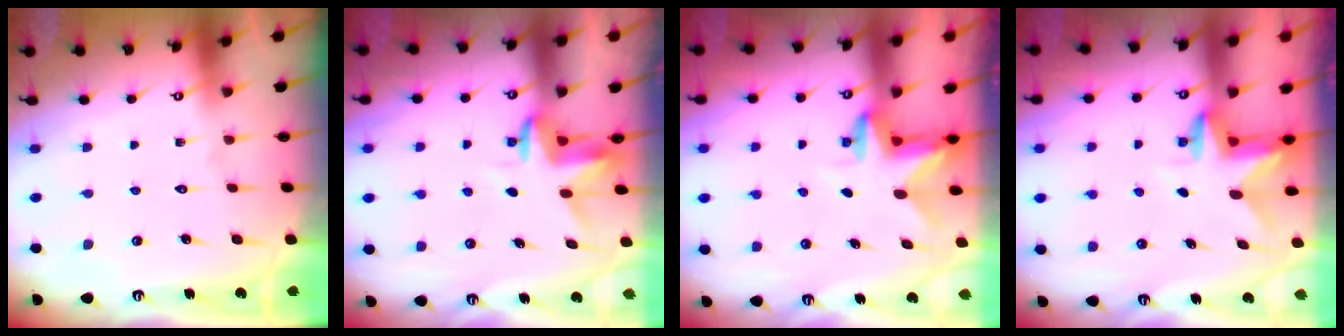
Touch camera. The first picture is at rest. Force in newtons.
{"total": 3.5, "press": 3.4, "slide": 0.2}
{"total": 3.0, "press": 3.0, "slide": 0.3}
{"total": 3.0, "press": 3.0, "slide": 0.3}